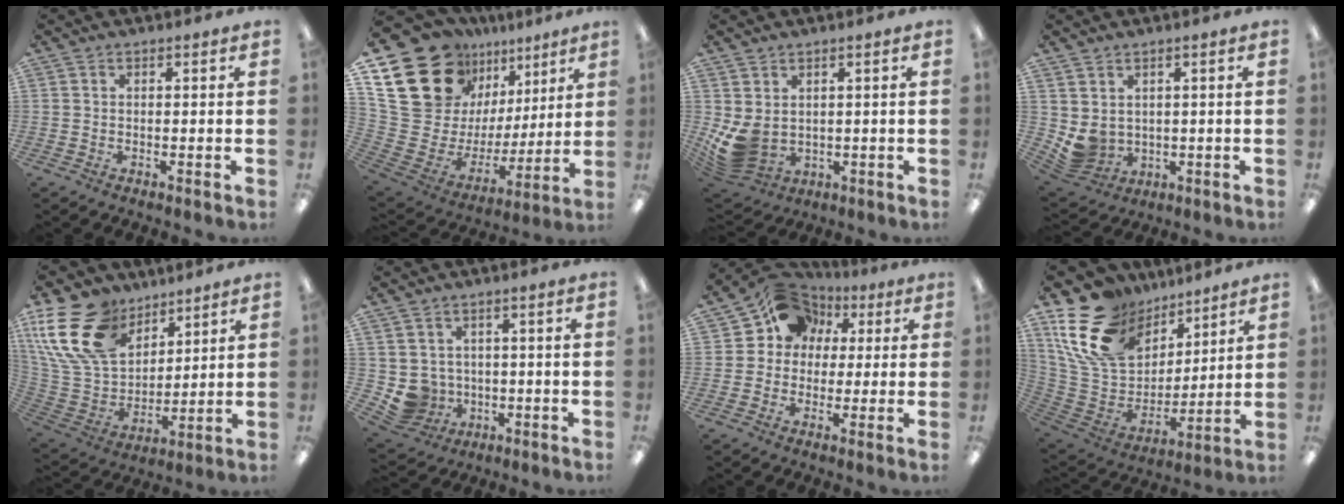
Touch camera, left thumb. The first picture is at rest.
{"total": 22.8, "force": [13.4, 15.1, 10.4], "torque": [-0.202, -0.096, 0.271]}
{"total": 6.8, "force": [1.3, 4.8, 4.6], "torque": [-0.118, -0.017, 0.029]}
{"total": 4.4, "force": [1.8, 3.6, 1.7], "torque": [-0.056, -0.015, 0.037]}
{"total": 21.0, "force": [12.0, 13.7, 10.3], "torque": [-0.252, -0.066, 0.223]}
{"total": 5.9, "force": [0.2, 5.8, 1.2], "torque": [-0.059, -0.004, 0.013]}
{"total": 11.4, "force": [4.7, 10.0, 2.9], "torque": [-0.054, -0.024, 0.090]}
{"total": 19.4, "force": [11.7, 12.7, 8.8], "torque": [-0.192, -0.057, 0.221]}